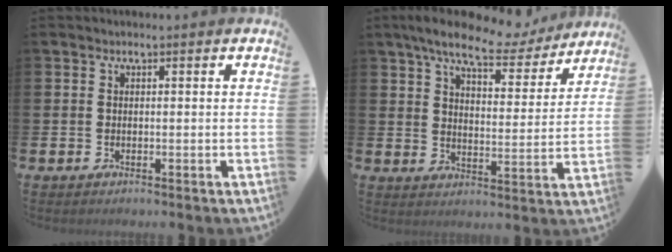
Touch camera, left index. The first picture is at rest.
{"total": 9.0, "force": [7.8, 2.4, 3.9], "torque": [-0.087, -0.044, 0.133]}